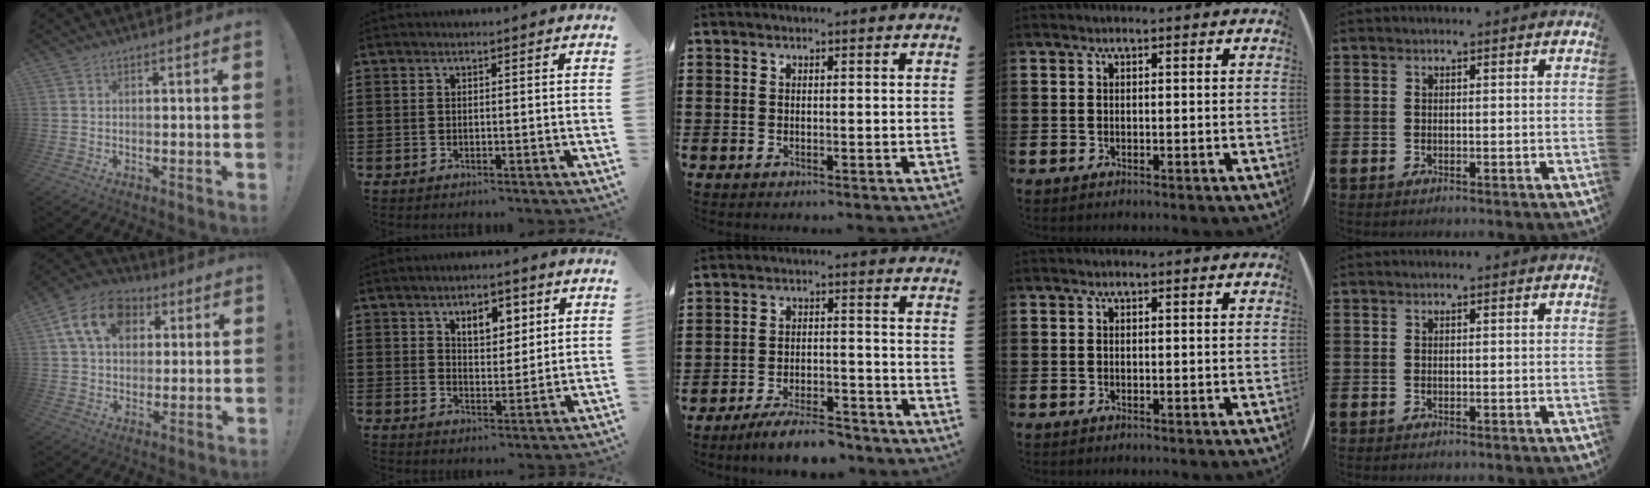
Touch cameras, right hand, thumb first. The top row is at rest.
{"thumb": {"total": 15.0, "force": [5.4, 11.0, 8.6], "torque": [-0.137, -0.005, 0.105]}, "index": {"total": 5.1, "force": [2.6, 2.9, 3.3], "torque": [-0.051, 0.003, 0.039]}, "middle": {"total": 6.0, "force": [-5.4, 0.7, 2.5], "torque": [-0.052, -0.005, -0.103]}}